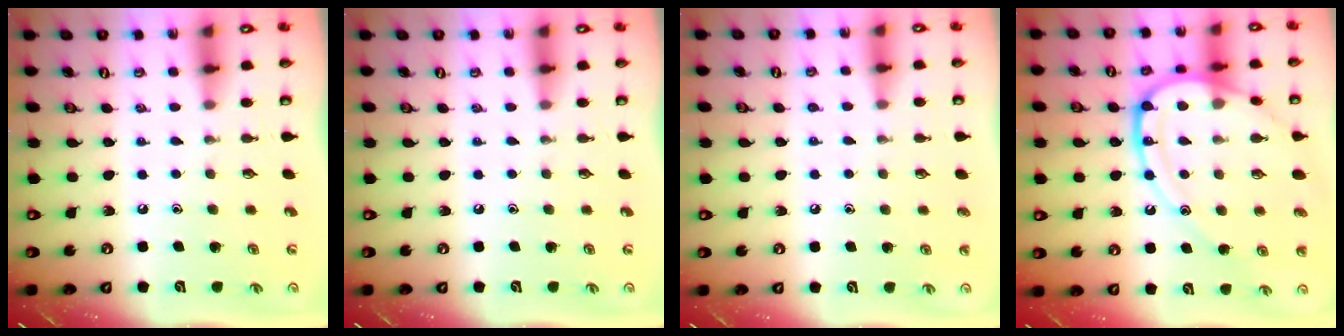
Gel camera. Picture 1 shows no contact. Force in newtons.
{"total": 0.0}
{"total": 3.9, "press": 3.7, "slide": 0.9}
{"total": 17.5, "press": 17.4, "slide": 1.7}